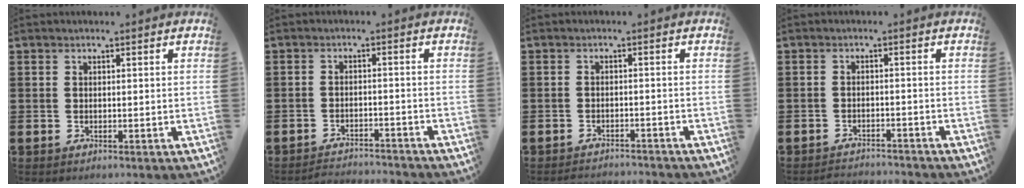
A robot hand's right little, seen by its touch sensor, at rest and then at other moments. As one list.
[{"total": 2.2, "force": [-2.2, -0.1, -0.2], "torque": [-0.003, 0.005, -0.049]}, {"total": 1.6, "force": [-1.6, 0.0, -0.1], "torque": [-0.003, 0.004, -0.034]}, {"total": 1.8, "force": [-1.8, -0.1, -0.2], "torque": [-0.002, 0.005, -0.040]}]